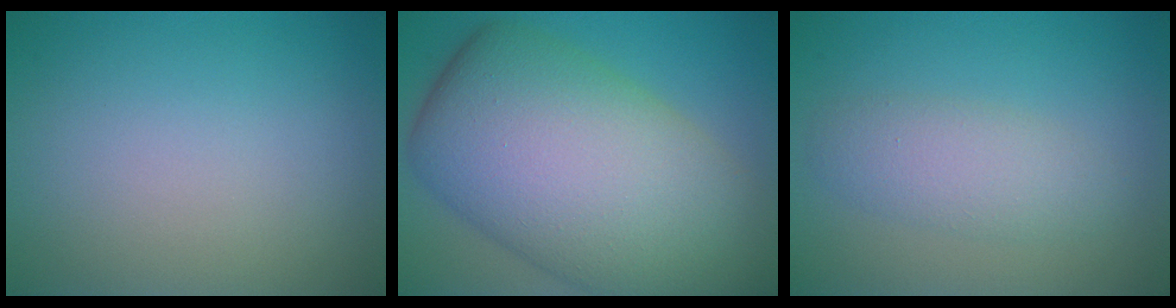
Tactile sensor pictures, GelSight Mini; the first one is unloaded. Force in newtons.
{"total": 16.5, "press": 16.4, "slide": 0.7}
{"total": 2.0, "press": 1.9, "slide": 0.2}